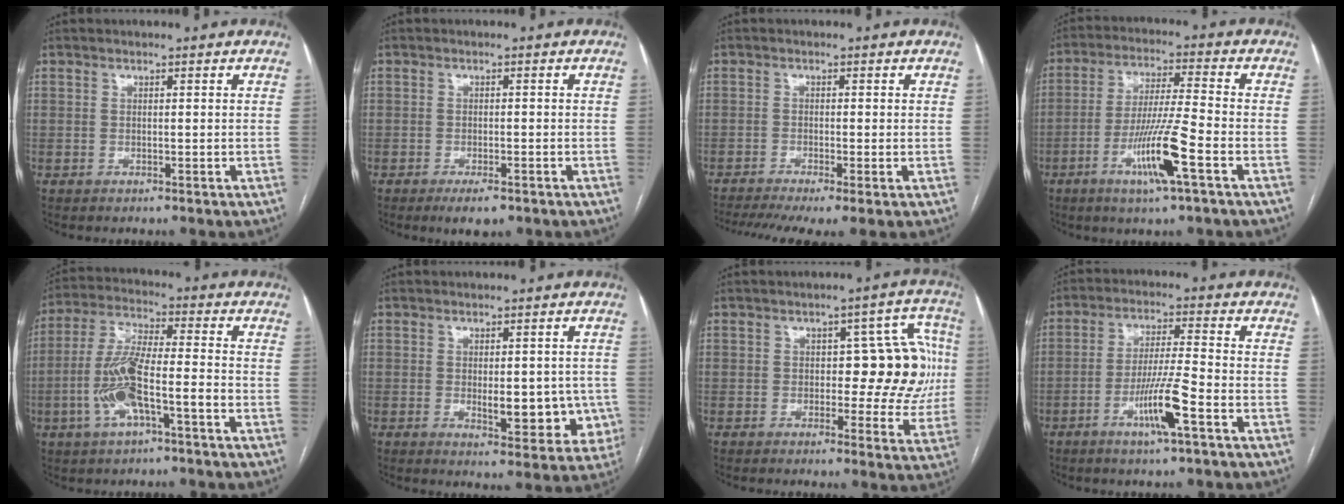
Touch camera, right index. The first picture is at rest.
{"total": 3.2, "force": [-2.1, 1.0, 2.1], "torque": [-0.037, -0.003, -0.028]}
{"total": 8.0, "force": [-5.5, 1.2, 5.7], "torque": [-0.100, -0.009, -0.093]}
{"total": 11.0, "force": [-4.6, -0.3, 10.0], "torque": [-0.194, -0.013, -0.087]}
{"total": 11.0, "force": [-3.8, 2.2, 10.1], "torque": [-0.214, 0.011, -0.070]}
{"total": 9.2, "force": [-1.6, 4.1, 8.1], "torque": [-0.093, 0.003, -0.011]}
{"total": 11.7, "force": [0.7, 5.5, 10.3], "torque": [-0.096, 0.035, 0.010]}
{"total": 8.5, "force": [-3.8, -0.2, 7.6], "torque": [-0.145, -0.007, -0.070]}